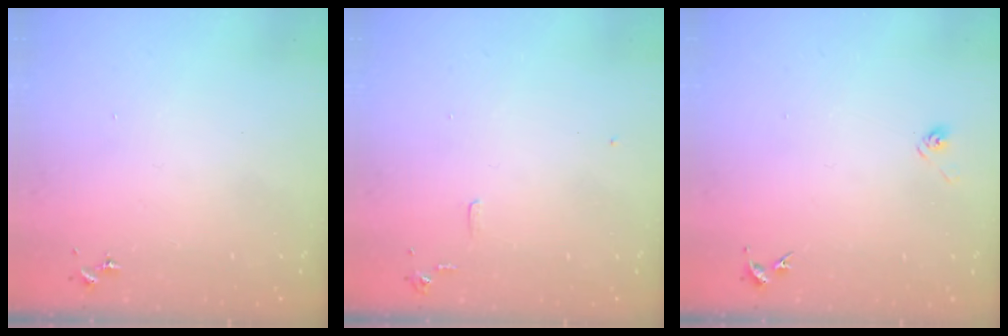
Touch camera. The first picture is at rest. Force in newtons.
{"total": 5.3, "press": 5.3, "slide": 0.6}
{"total": 3.1, "press": 2.7, "slide": 1.4}